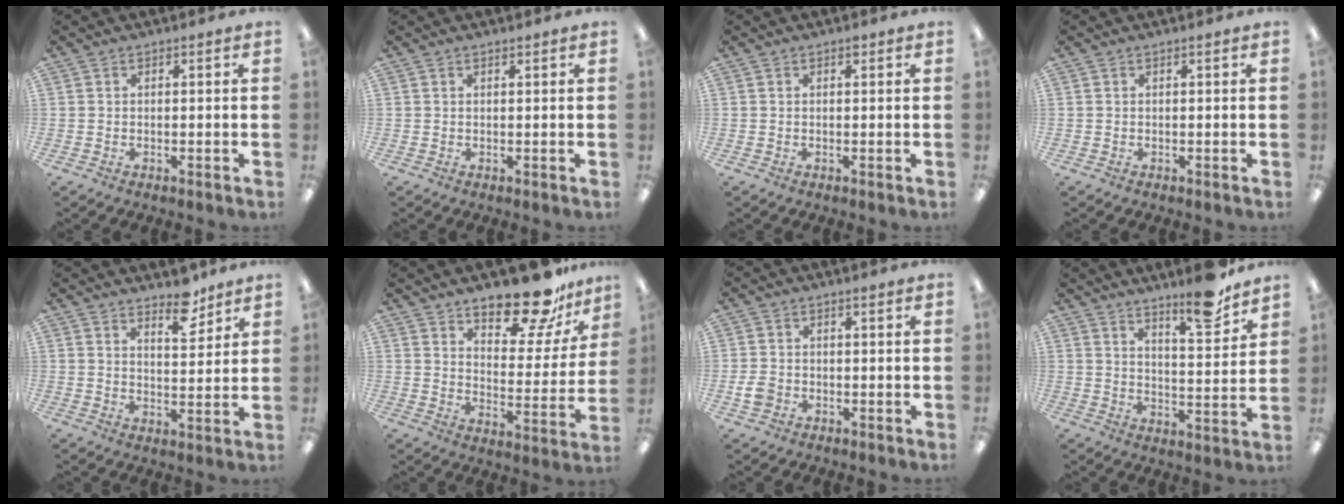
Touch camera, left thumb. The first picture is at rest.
{"total": 0.6, "force": [0.5, 0.1, 0.2], "torque": [-0.005, 0.001, 0.009]}
{"total": 0.6, "force": [0.5, 0.2, 0.3], "torque": [-0.006, 0.003, 0.008]}
{"total": 0.0}
{"total": 6.8, "force": [5.7, 2.5, 2.8], "torque": [-0.013, -0.044, 0.095]}
{"total": 17.3, "force": [14.2, 6.2, 7.8], "torque": [-0.106, -0.103, 0.242]}
{"total": 3.2, "force": [-0.8, 2.6, 1.8], "torque": [-0.037, 0.005, -0.015]}
{"total": 11.6, "force": [9.1, 2.3, 6.8], "torque": [-0.083, -0.062, 0.149]}